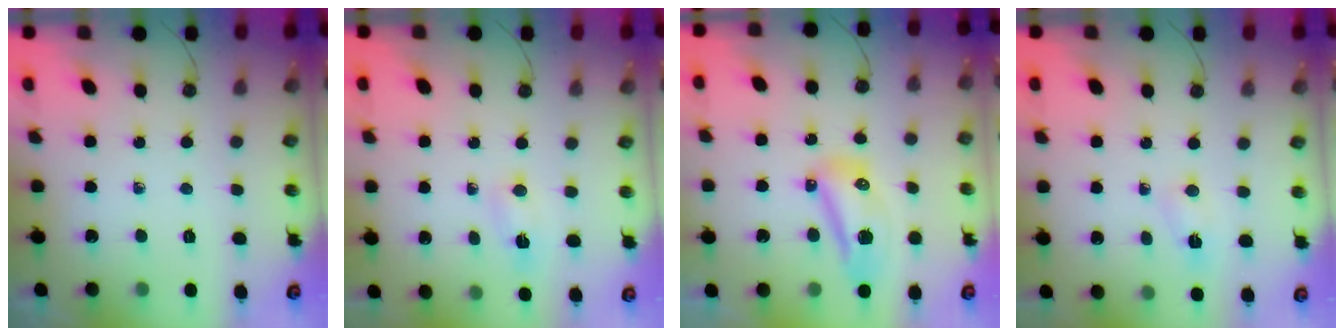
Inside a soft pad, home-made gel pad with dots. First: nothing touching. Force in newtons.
{"total": 2.6, "press": 1.3, "slide": 2.2}
{"total": 9.2, "press": 9.0, "slide": 1.8}
{"total": 2.1, "press": 2.0, "slide": 0.4}